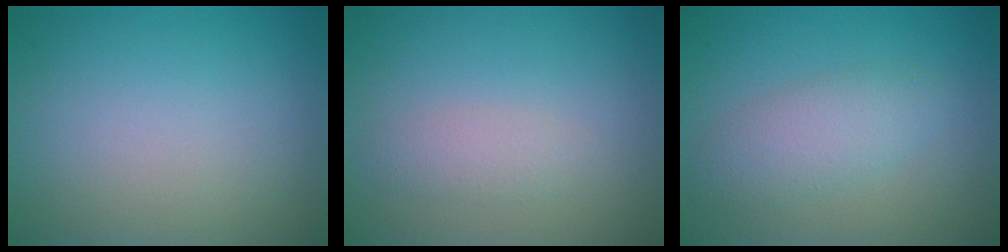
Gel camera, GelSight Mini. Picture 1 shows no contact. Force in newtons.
{"total": 1.7, "press": 1.7, "slide": 0.1}
{"total": 3.2, "press": 3.2, "slide": 0.1}